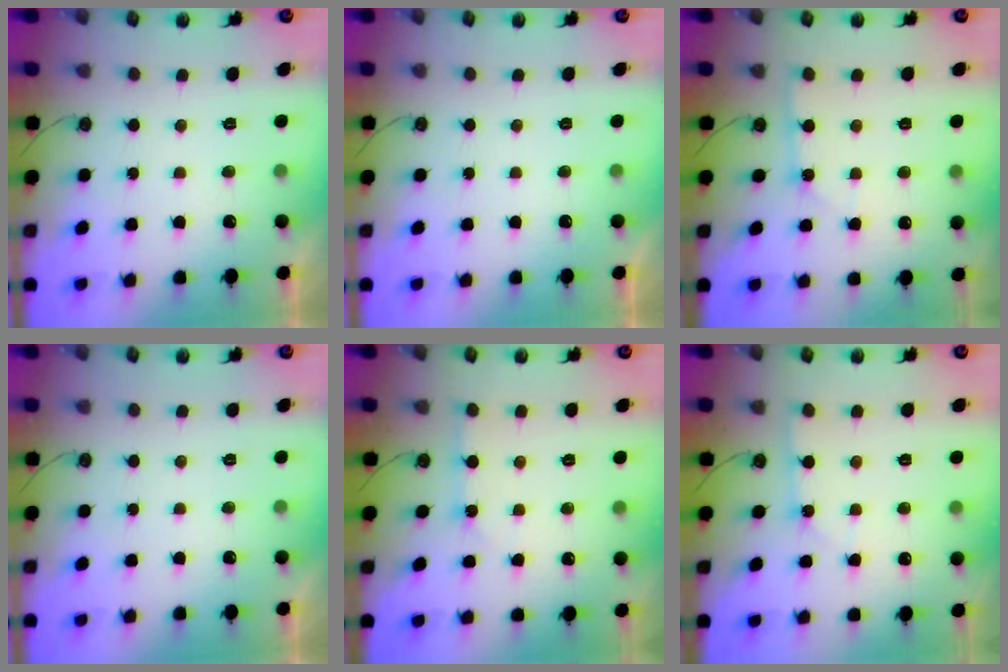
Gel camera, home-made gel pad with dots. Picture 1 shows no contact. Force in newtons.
{"total": 0.0}
{"total": 2.0, "press": 2.0, "slide": 0.3}
{"total": 0.0}
{"total": 2.4, "press": 2.4, "slide": 0.3}
{"total": 2.4, "press": 2.4, "slide": 0.2}